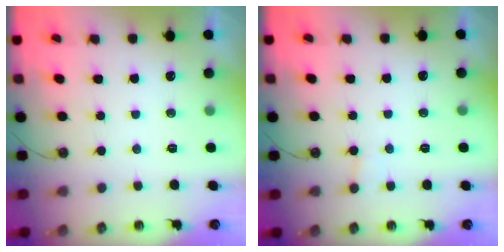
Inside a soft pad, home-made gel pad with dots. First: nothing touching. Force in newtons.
{"total": 4.7, "press": 4.6, "slide": 0.4}